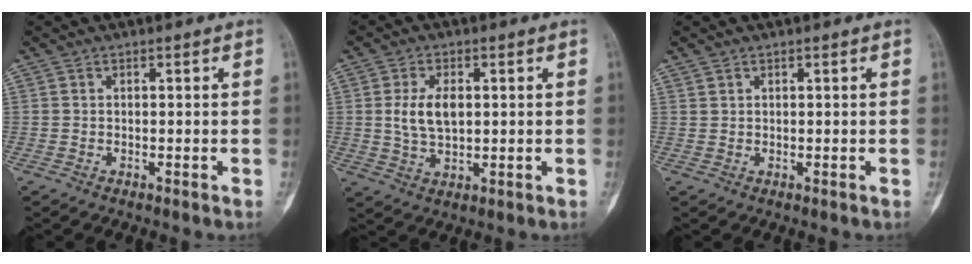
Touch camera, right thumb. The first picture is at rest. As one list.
[{"total": 6.9, "force": [1.0, 4.0, 5.6], "torque": [-0.103, -0.003, 0.022]}, {"total": 0.7, "force": [0.6, 0.3, 0.1], "torque": [0.005, -0.004, 0.010]}]